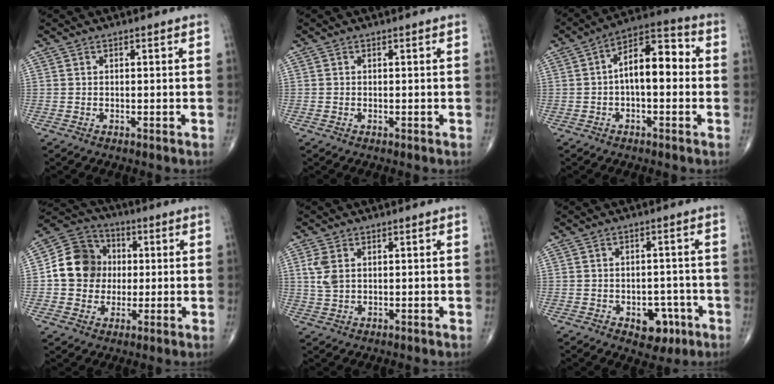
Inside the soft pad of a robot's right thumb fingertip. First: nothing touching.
{"total": 0.0}
{"total": 11.3, "force": [0.1, 5.6, 9.9], "torque": [-0.136, 0.041, -0.009]}
{"total": 12.4, "force": [0.5, 11.1, 5.5], "torque": [-0.072, 0.020, 0.002]}
{"total": 4.1, "force": [1.1, 2.5, 3.0], "torque": [-0.071, 0.001, 0.026]}
{"total": 6.6, "force": [-2.8, 4.3, 4.0], "torque": [-0.022, 0.018, -0.031]}